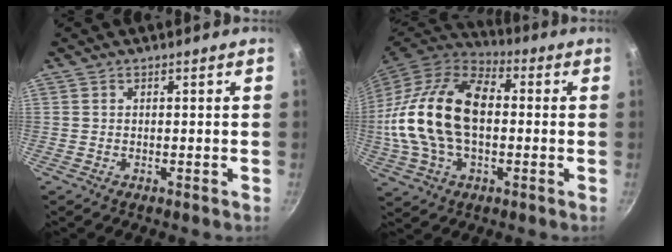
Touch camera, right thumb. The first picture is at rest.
{"total": 23.4, "force": [0.2, 14.4, 18.5], "torque": [-0.349, 0.031, -0.004]}